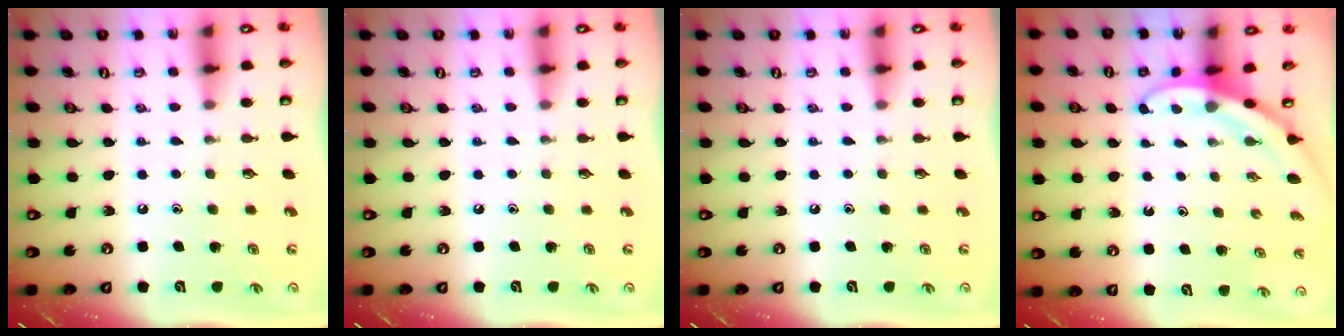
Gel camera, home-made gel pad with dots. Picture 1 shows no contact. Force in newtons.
{"total": 0.0}
{"total": 0.0}
{"total": 2.9, "press": 2.9, "slide": 0.1}